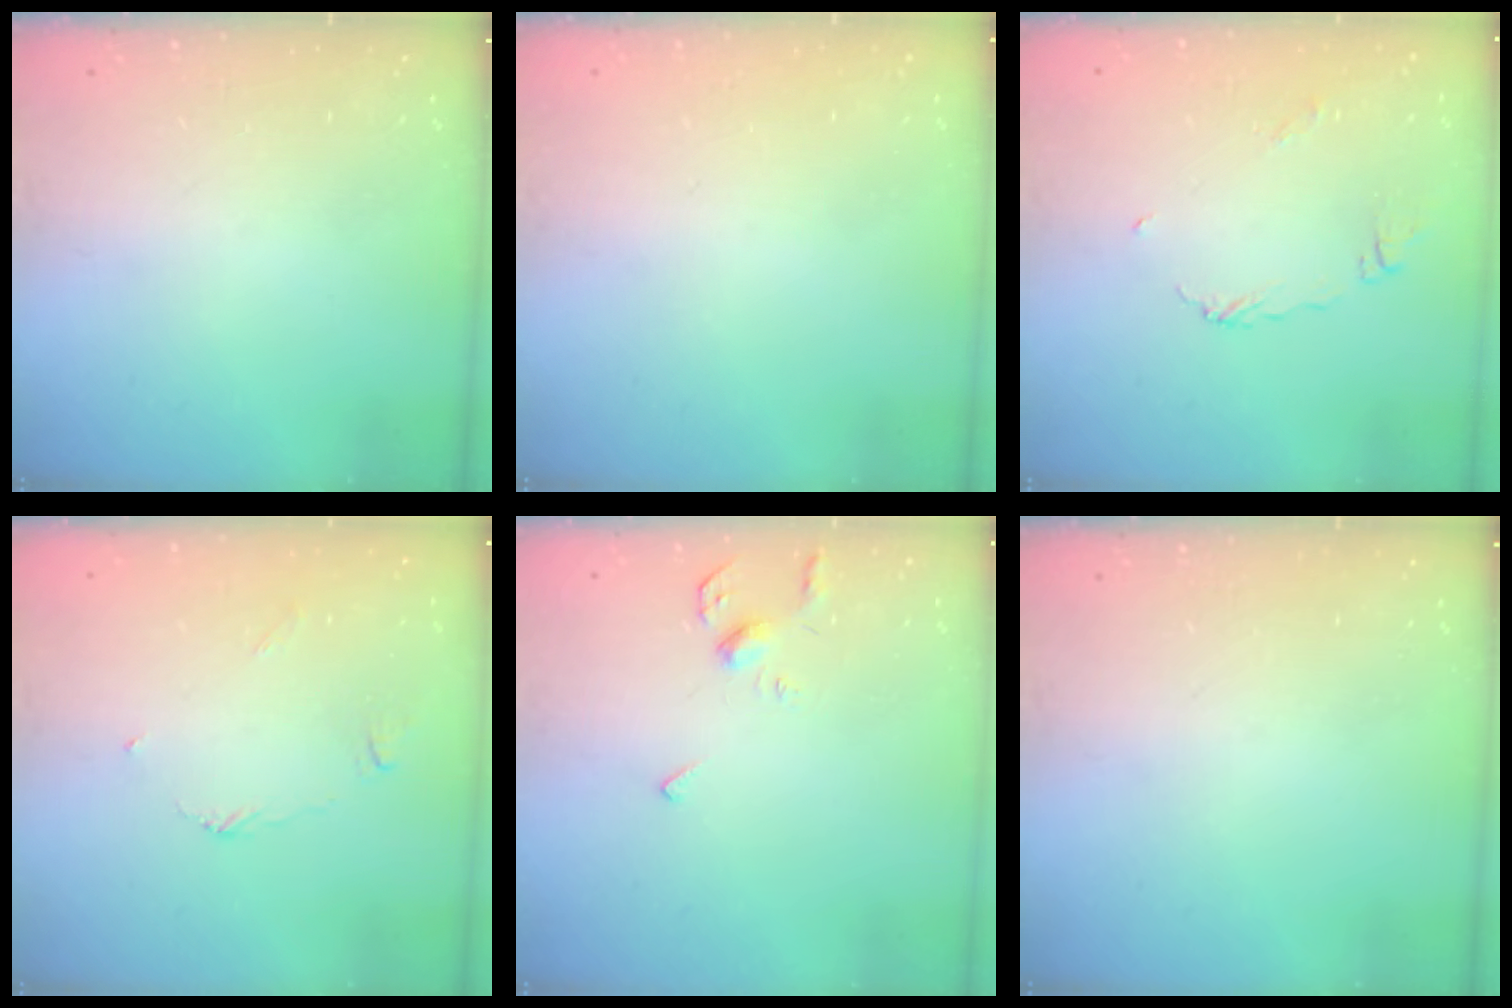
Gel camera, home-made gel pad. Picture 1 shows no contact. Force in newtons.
{"total": 2.0, "press": 2.0, "slide": 0.1}
{"total": 6.5, "press": 6.5, "slide": 0.7}
{"total": 3.5, "press": 3.5, "slide": 0.3}
{"total": 4.3, "press": 4.3, "slide": 0.8}
{"total": 0.0}